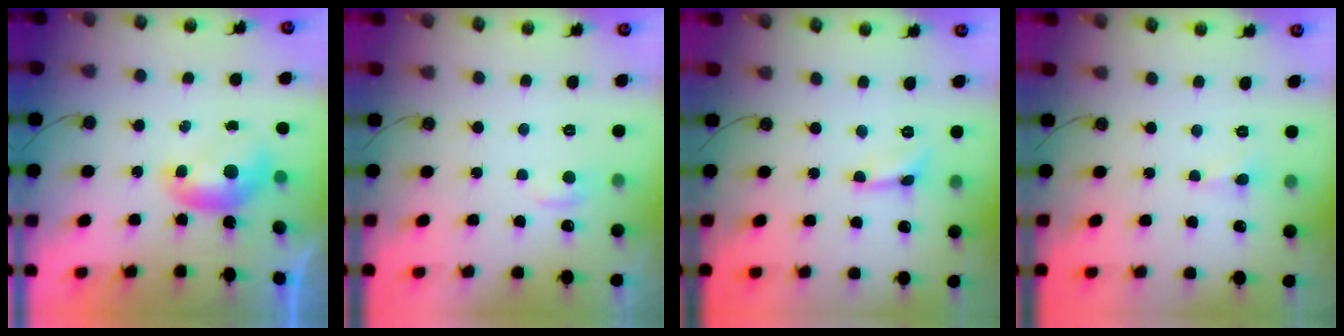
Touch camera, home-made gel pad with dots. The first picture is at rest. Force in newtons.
{"total": 0.8, "press": 0.2, "slide": 0.8}
{"total": 2.0, "press": 1.9, "slide": 0.5}
{"total": 1.6, "press": 1.5, "slide": 0.5}